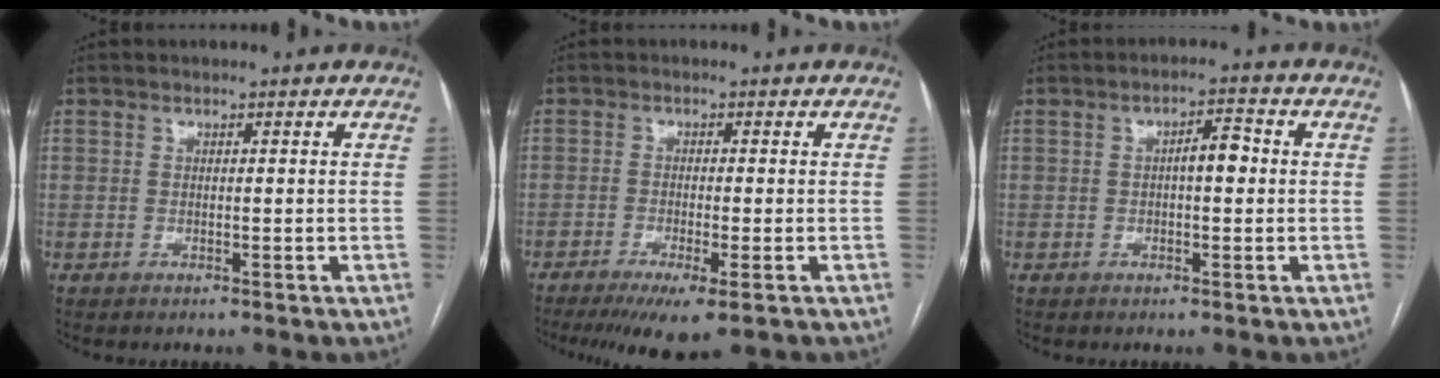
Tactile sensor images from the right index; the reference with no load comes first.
{"total": 6.9, "force": [-4.4, 0.8, 5.3], "torque": [-0.082, -0.019, -0.068]}
{"total": 3.8, "force": [0.2, 1.3, 3.6], "torque": [-0.056, 0.015, 0.002]}